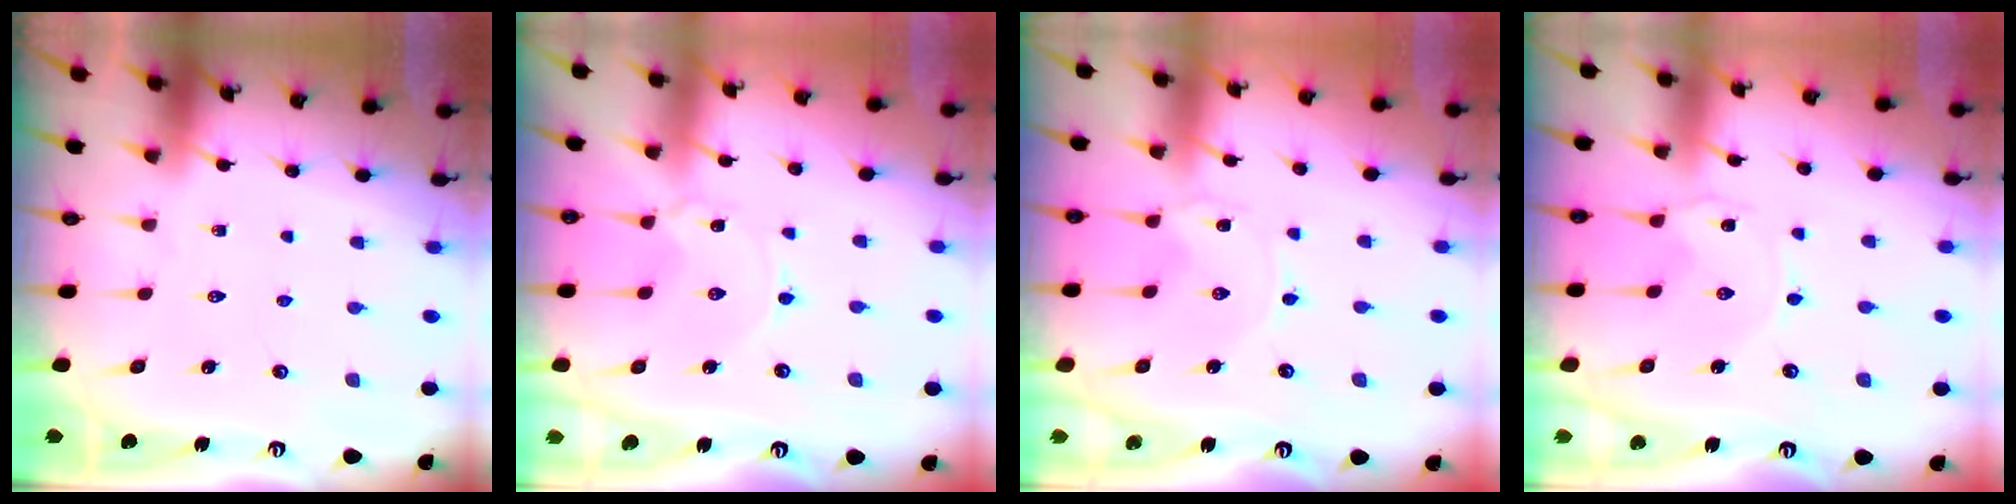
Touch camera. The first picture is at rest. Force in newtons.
{"total": 0.7, "press": 0.6, "slide": 0.1}
{"total": 0.0}
{"total": 2.5, "press": 2.5, "slide": 0.4}